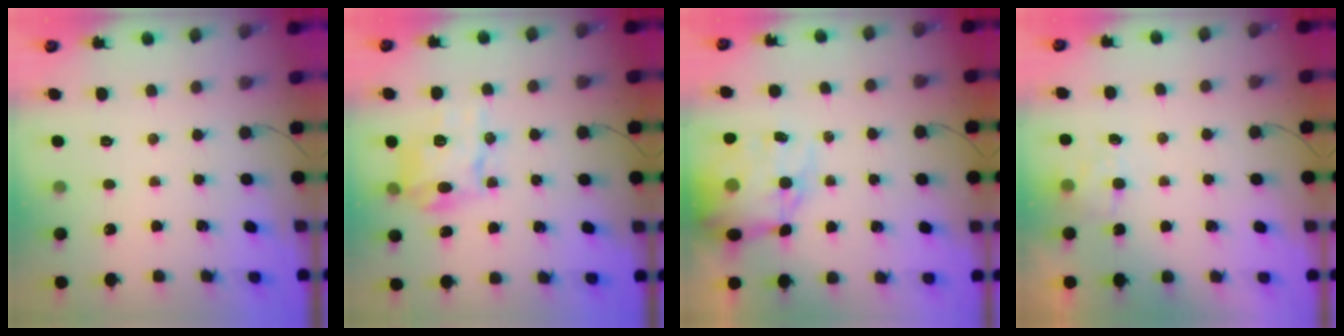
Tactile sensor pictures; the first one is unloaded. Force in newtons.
{"total": 12.1, "press": 12.0, "slide": 1.3}
{"total": 13.9, "press": 13.4, "slide": 3.7}
{"total": 5.1, "press": 4.9, "slide": 1.4}